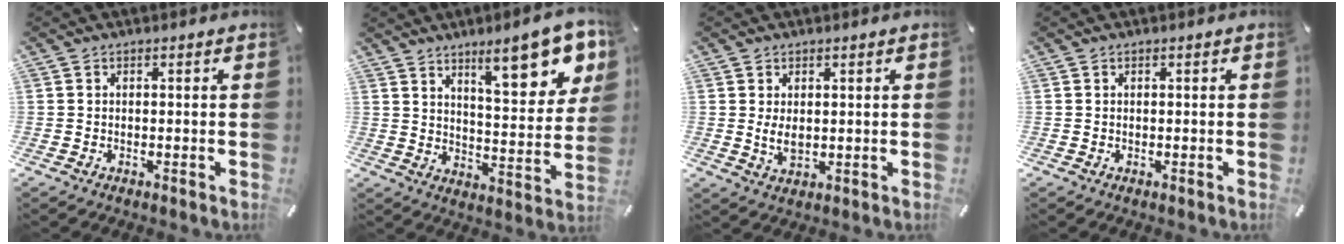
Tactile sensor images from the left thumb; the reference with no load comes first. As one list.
[{"total": 15.8, "force": [10.0, 5.1, 11.0], "torque": [-0.146, -0.063, 0.159]}, {"total": 4.0, "force": [0.7, 2.4, 3.1], "torque": [-0.069, -0.006, 0.008]}, {"total": 0.0}]